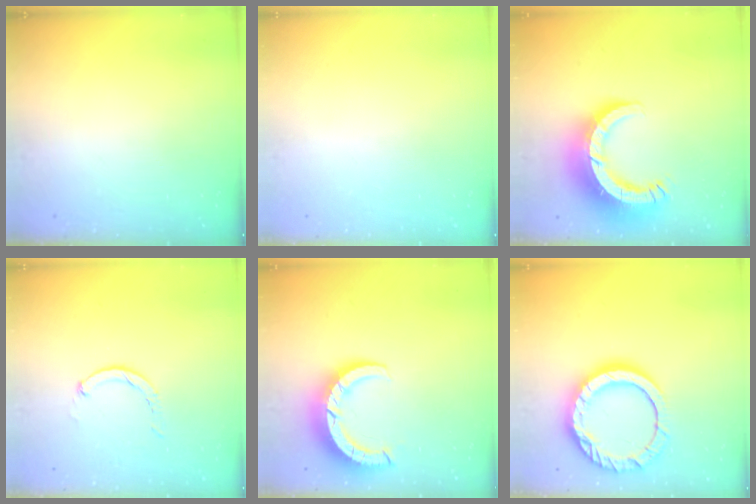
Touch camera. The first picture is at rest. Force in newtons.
{"total": 0.0}
{"total": 15.8, "press": 15.7, "slide": 1.6}
{"total": 1.9, "press": 1.9, "slide": 0.3}
{"total": 8.9, "press": 8.8, "slide": 1.1}
{"total": 17.4, "press": 17.3, "slide": 1.8}